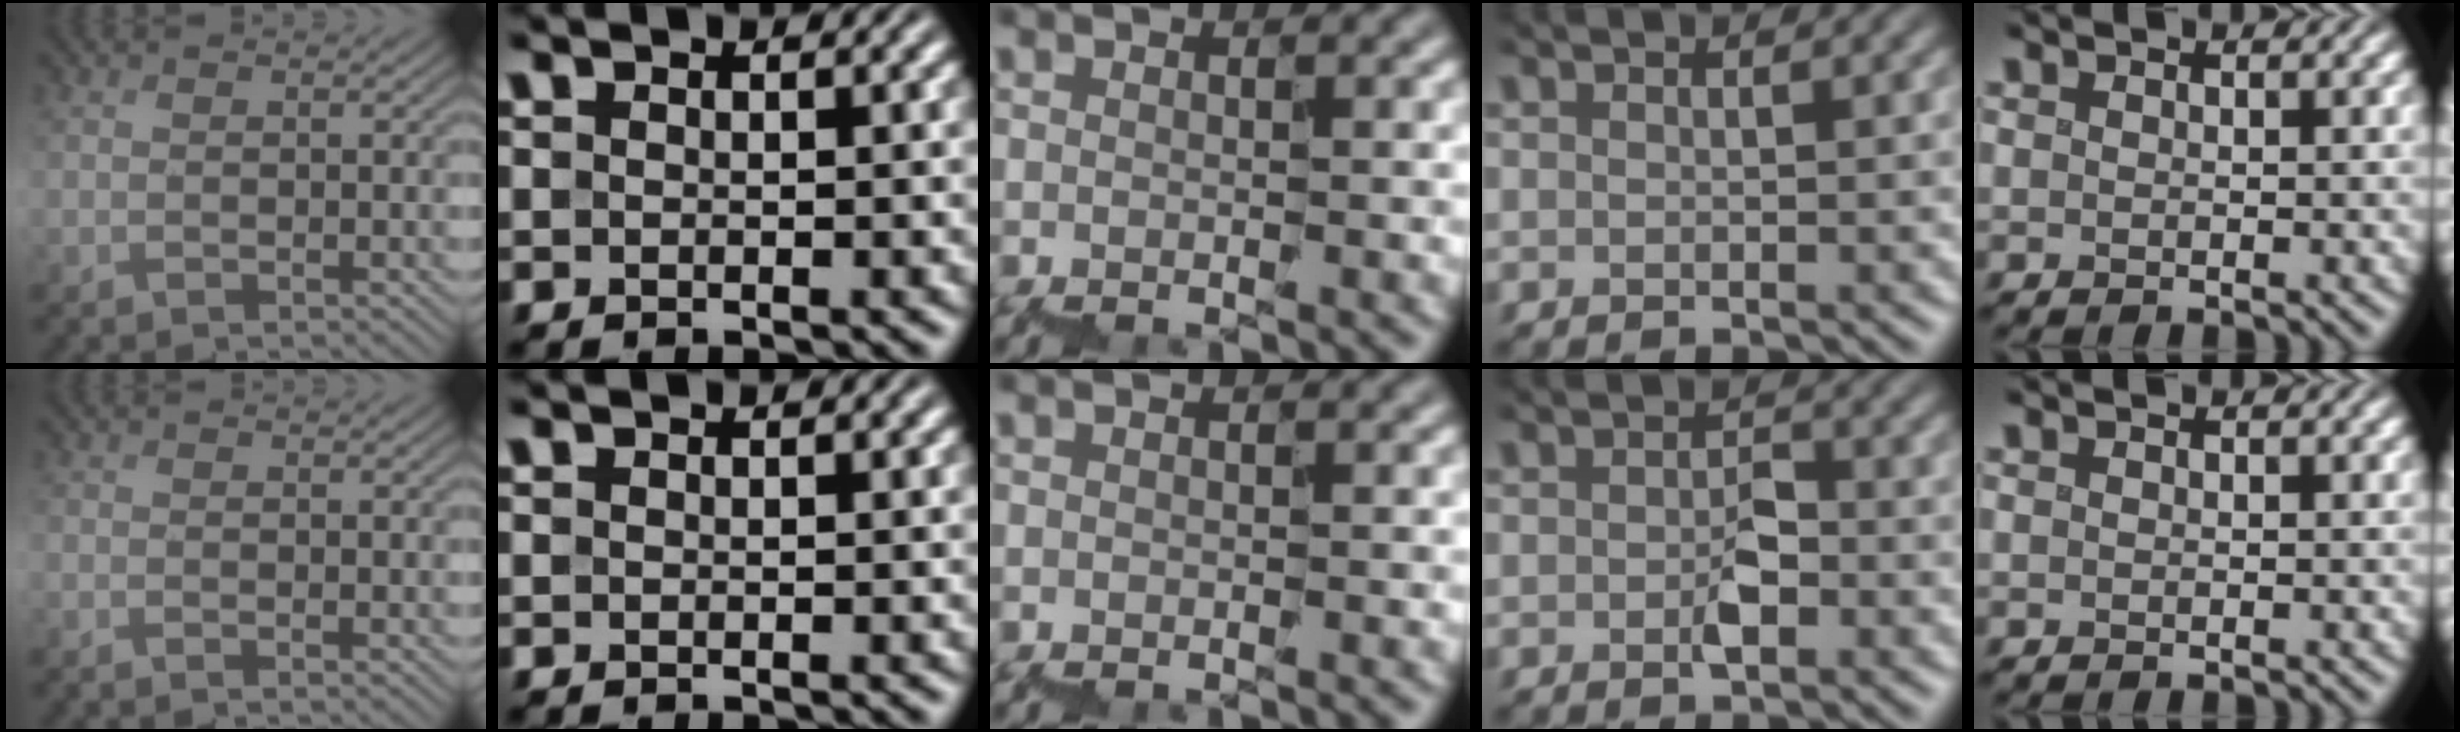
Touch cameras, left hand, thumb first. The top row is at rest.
{"thumb": {"total": 0.9, "force": [-0.6, 0.2, 0.6], "torque": [-0.016, -0.003, -0.015]}, "ring": {"total": 2.1, "force": [-0.9, 1.0, 1.5], "torque": [-0.026, 0.002, -0.018]}}